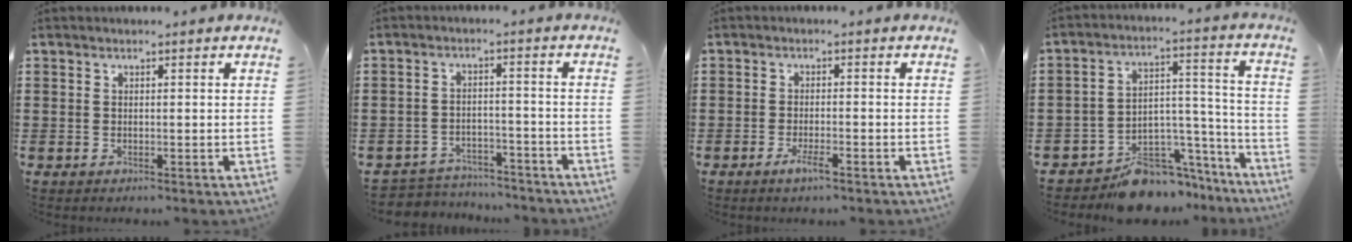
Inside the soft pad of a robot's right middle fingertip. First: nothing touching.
{"total": 3.7, "force": [-3.7, 0.5, -0.1], "torque": [-0.002, 0.004, -0.080]}
{"total": 2.0, "force": [-1.0, 0.3, 1.7], "torque": [-0.034, -0.003, -0.019]}
{"total": 8.9, "force": [-7.8, 3.4, 2.4], "torque": [-0.022, 0.041, -0.138]}